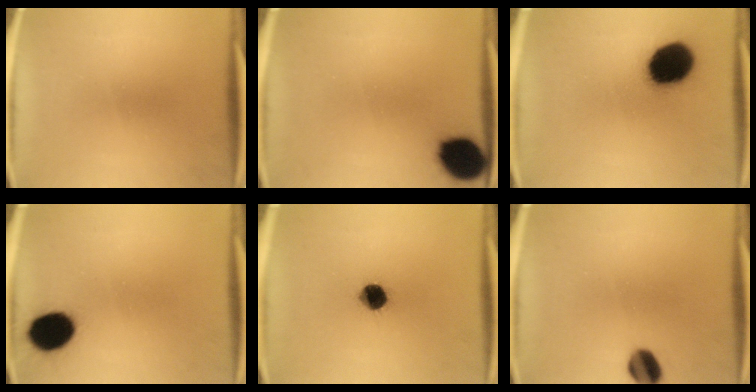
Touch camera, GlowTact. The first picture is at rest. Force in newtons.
{"total": 14.7}
{"total": 18.3}
{"total": 11.9}
{"total": 7.3}
{"total": 6.3}